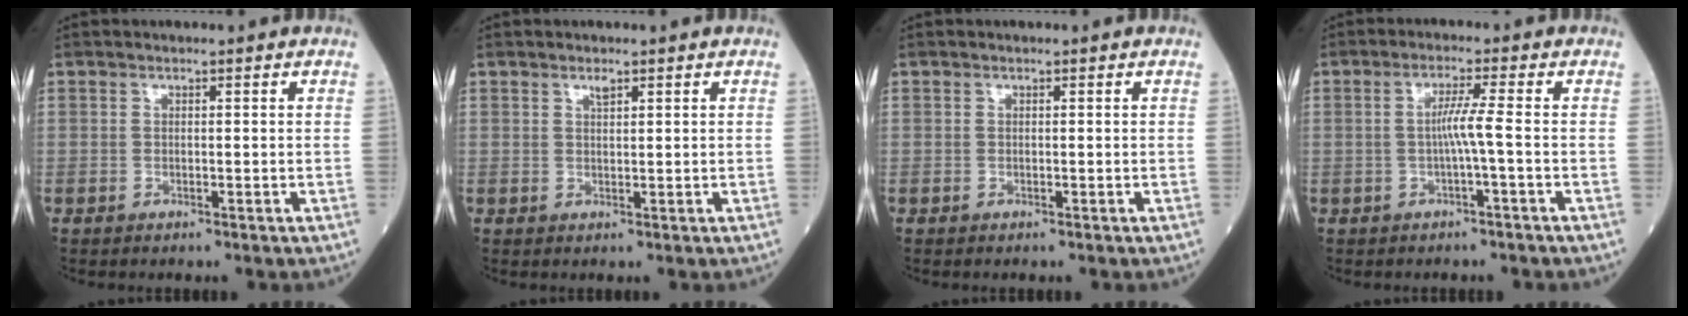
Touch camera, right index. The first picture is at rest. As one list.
[{"total": 1.1, "force": [0.8, 0.3, 0.7], "torque": [-0.015, -0.002, 0.015]}, {"total": 0.0}, {"total": 3.3, "force": [-0.6, -0.8, 3.1], "torque": [-0.056, 0.005, -0.012]}]